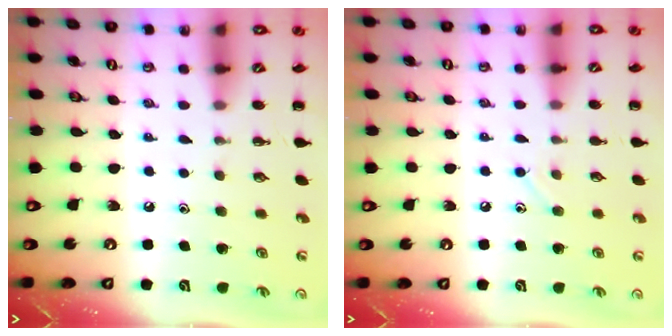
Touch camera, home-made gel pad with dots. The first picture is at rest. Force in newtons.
{"total": 6.7, "press": 6.4, "slide": 2.1}